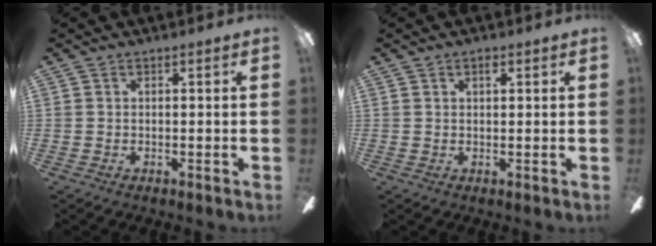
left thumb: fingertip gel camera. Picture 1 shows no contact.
{"total": 1.2, "force": [0.7, 0.5, 0.8], "torque": [-0.010, -0.002, 0.011]}